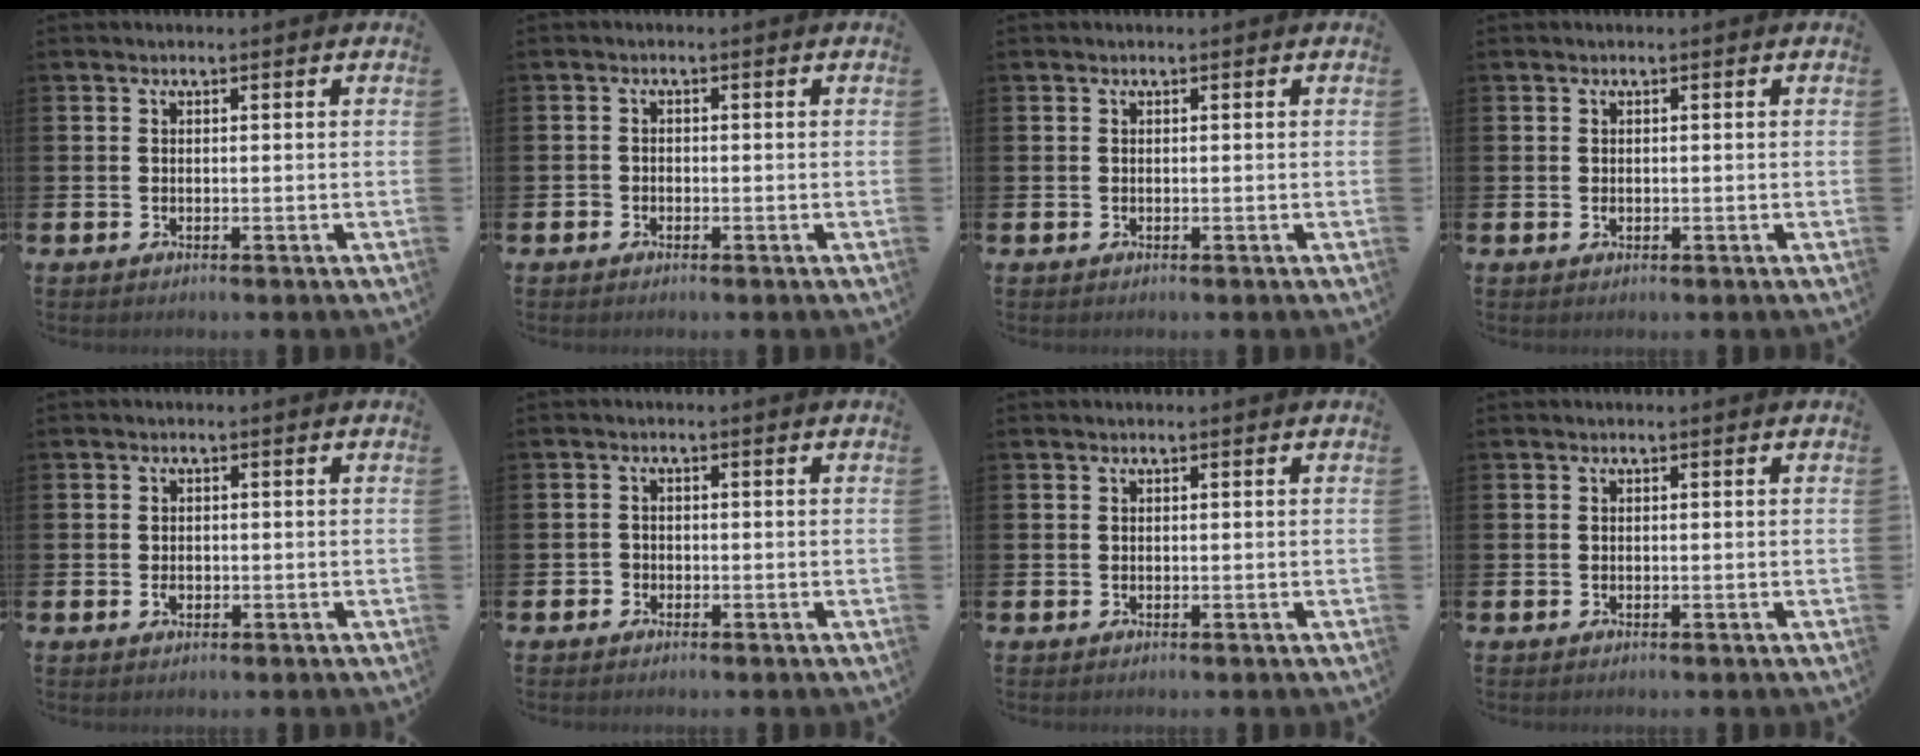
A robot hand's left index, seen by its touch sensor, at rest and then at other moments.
{"total": 1.5, "force": [-1.3, 0.6, -0.3], "torque": [0.011, 0.001, -0.029]}
{"total": 0.0}
{"total": 0.6, "force": [0.0, 0.4, 0.3], "torque": [-0.001, 0.000, -0.002]}
{"total": 1.3, "force": [-0.2, 0.9, 0.8], "torque": [-0.010, 0.002, -0.007]}
{"total": 1.5, "force": [-1.2, 0.8, -0.3], "torque": [0.008, 0.002, -0.027]}
{"total": 0.0}
{"total": 0.0}